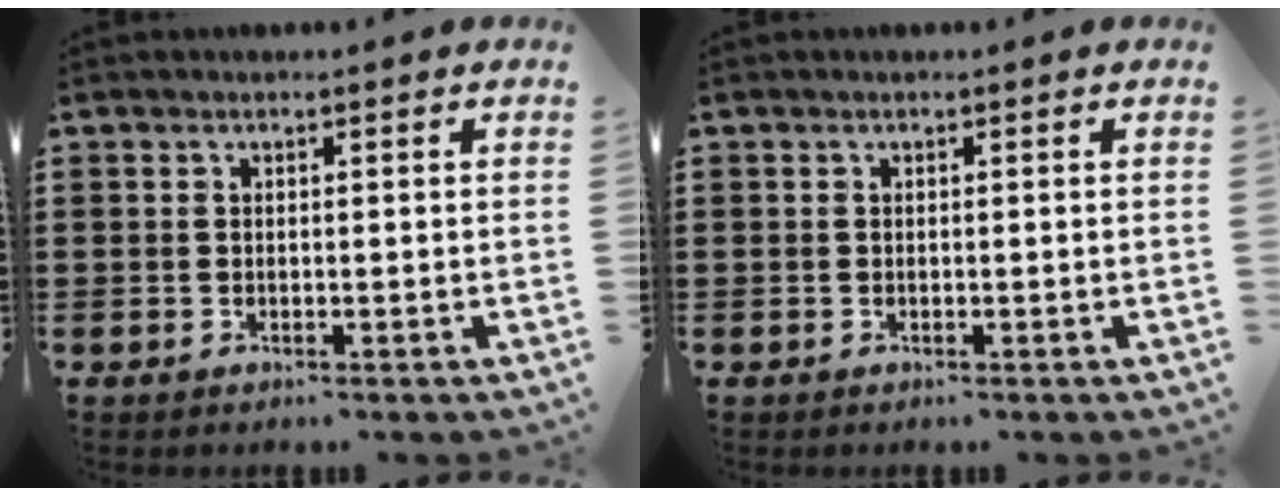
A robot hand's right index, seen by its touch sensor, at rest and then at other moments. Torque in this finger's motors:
{"motor_torque": [-0.08, 0.08, 0.00, 0.00]}